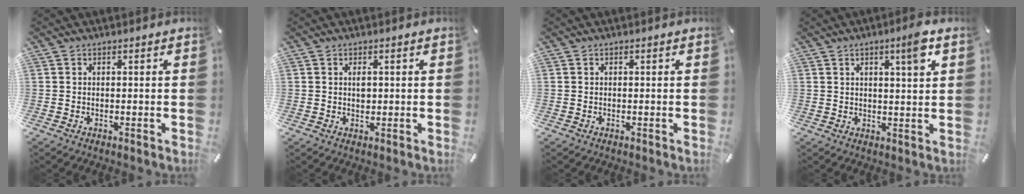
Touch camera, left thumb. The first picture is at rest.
{"total": 1.7, "force": [0.3, 1.0, 1.3], "torque": [-0.021, -0.001, 0.003]}
{"total": 0.0}
{"total": 5.9, "force": [3.0, 0.9, 5.0], "torque": [-0.072, -0.011, 0.042]}